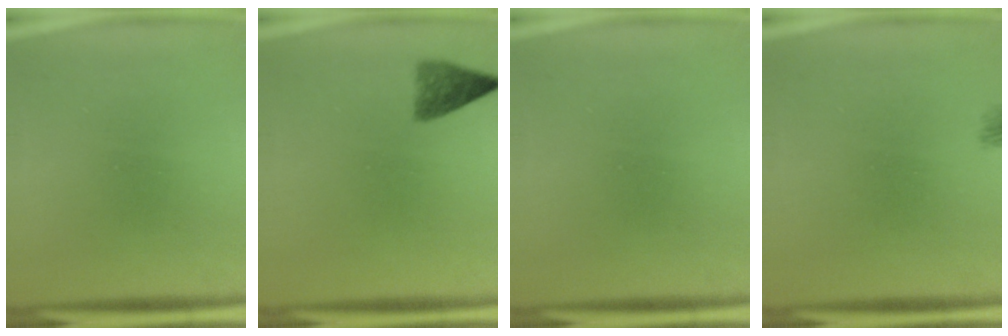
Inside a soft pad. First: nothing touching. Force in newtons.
{"total": 3.1}
{"total": 0.0}
{"total": 1.6}